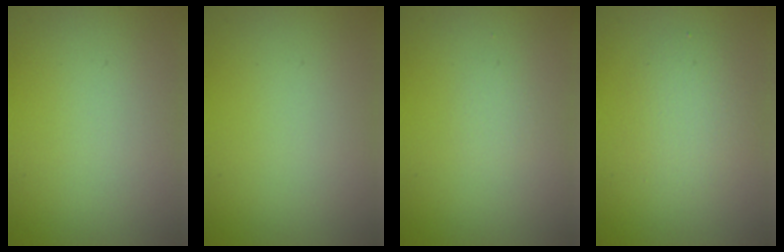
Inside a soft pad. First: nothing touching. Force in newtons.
{"total": 0.0}
{"total": 0.0}
{"total": 2.6, "press": 2.6, "slide": 0.1}